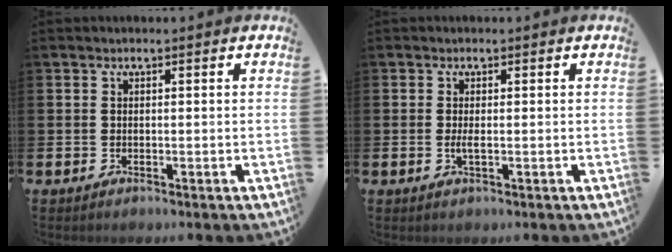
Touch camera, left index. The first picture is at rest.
{"total": 1.2, "force": [-0.2, 0.3, 1.1], "torque": [-0.029, 0.003, -0.003]}